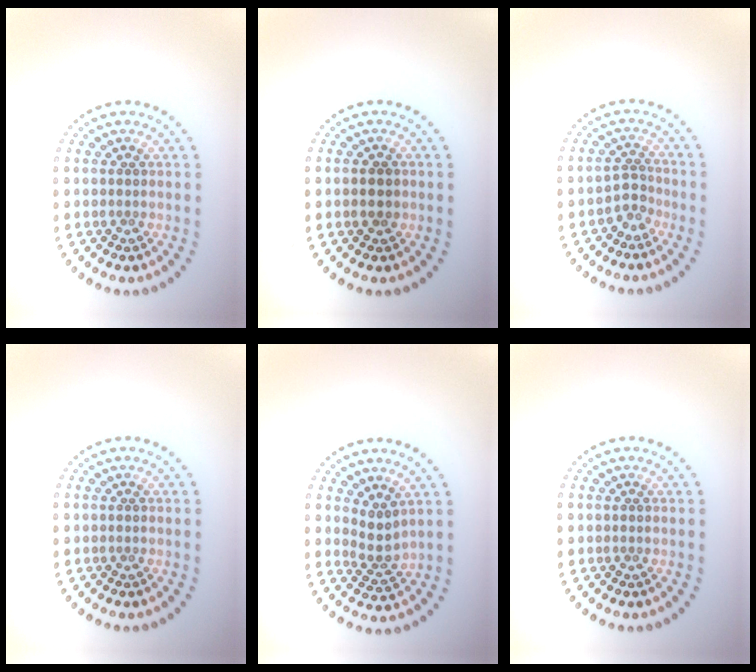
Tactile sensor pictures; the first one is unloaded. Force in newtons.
{"total": 1.5, "press": 1.5, "slide": 0.2}
{"total": 2.0, "press": 1.5, "slide": 1.3}
{"total": 0.0}
{"total": 2.1, "press": 1.6, "slide": 1.4}
{"total": 0.0}